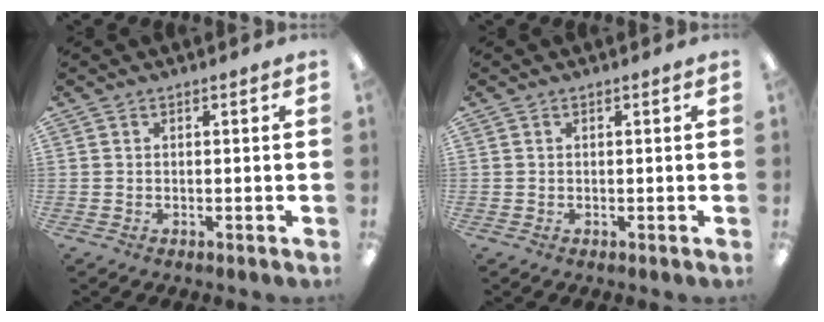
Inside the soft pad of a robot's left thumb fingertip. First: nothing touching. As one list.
[{"total": 0.0}]